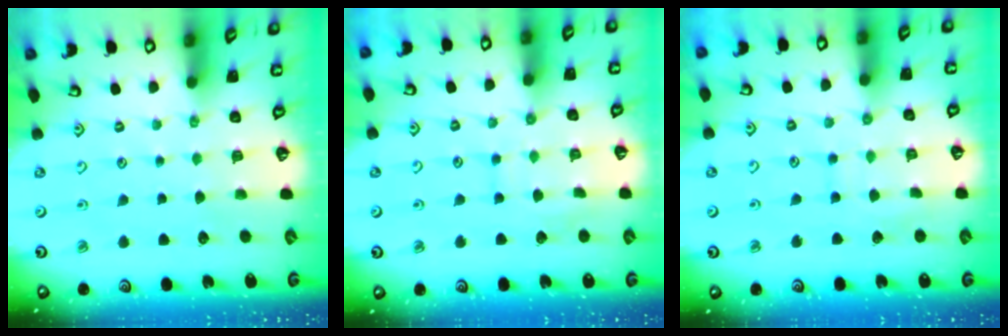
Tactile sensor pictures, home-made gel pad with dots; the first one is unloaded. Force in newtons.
{"total": 9.2, "press": 9.2, "slide": 0.7}
{"total": 6.3, "press": 6.3, "slide": 0.5}